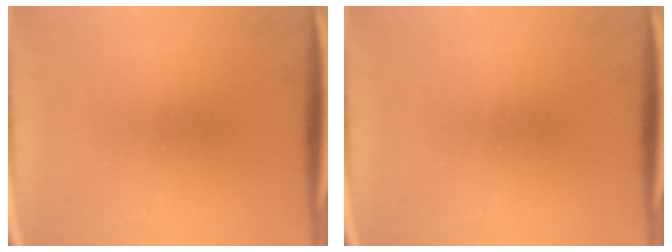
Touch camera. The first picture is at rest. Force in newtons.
{"total": 0.0}